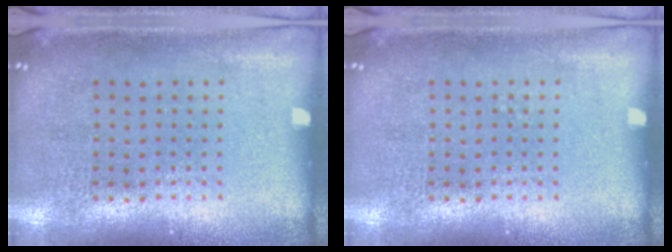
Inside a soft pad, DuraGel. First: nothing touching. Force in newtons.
{"total": 0.0}